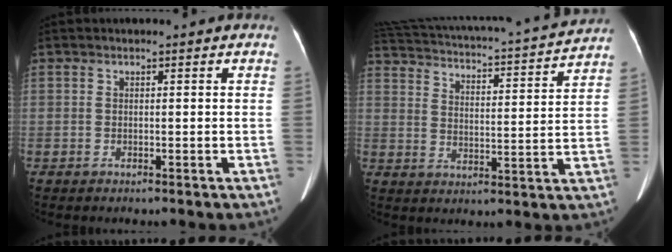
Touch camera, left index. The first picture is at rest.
{"total": 17.7, "force": [15.7, 1.6, 7.9], "torque": [-0.145, -0.003, 0.219]}